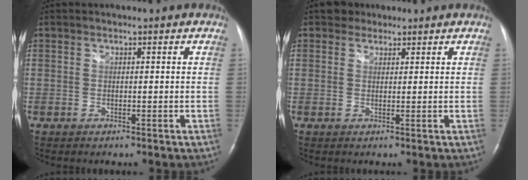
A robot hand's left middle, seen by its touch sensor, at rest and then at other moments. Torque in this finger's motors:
{"motor_torque": [0.08, -0.05, 0.00, 0.00]}